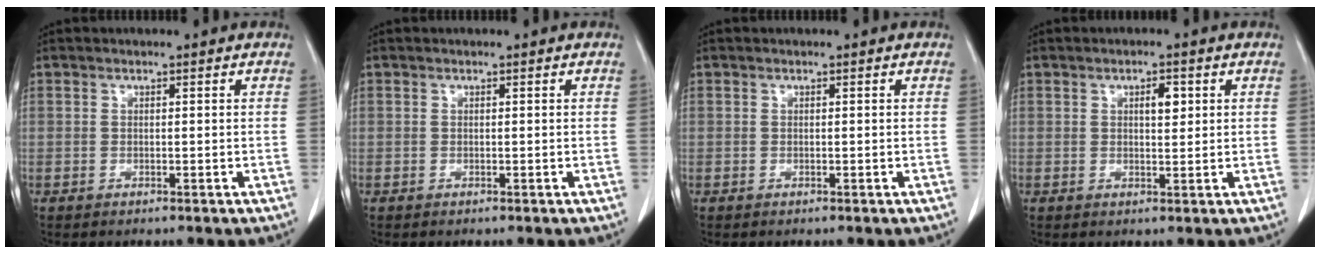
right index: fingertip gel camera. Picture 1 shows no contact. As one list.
[{"total": 0.0}, {"total": 0.0}, {"total": 2.5, "force": [0.9, 0.9, 2.2], "torque": [-0.036, -0.001, 0.015]}]